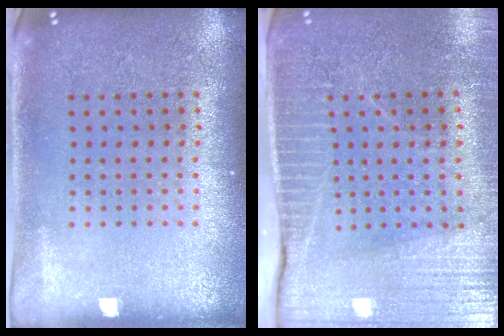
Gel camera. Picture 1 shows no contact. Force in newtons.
{"total": 3.6, "press": 3.5, "slide": 0.9}